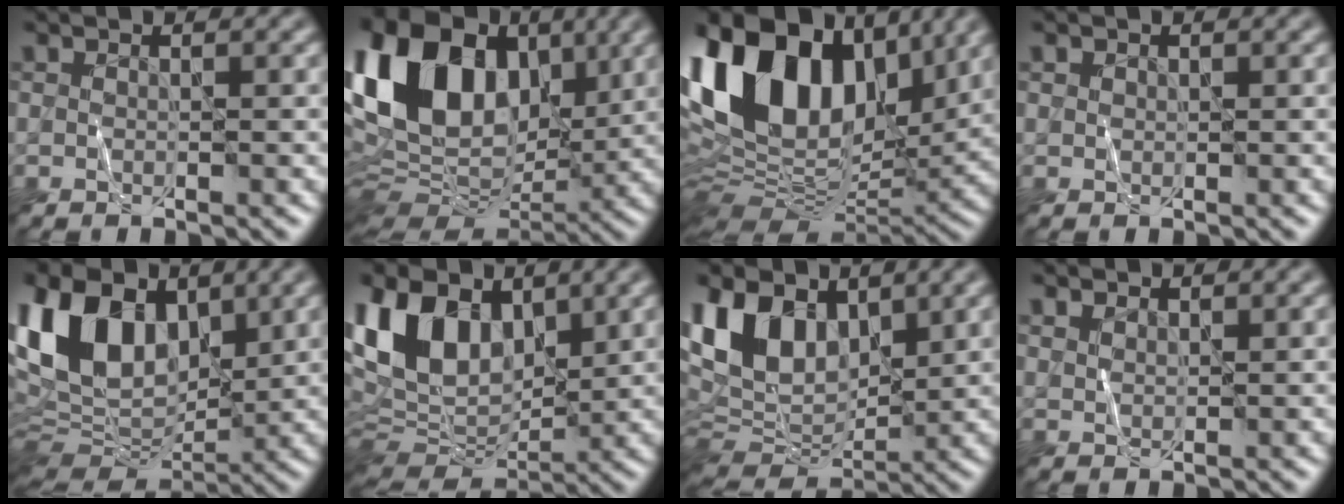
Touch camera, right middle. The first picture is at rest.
{"total": 17.7, "force": [5.2, 11.9, 12.1], "torque": [-0.245, 0.027, 0.087]}
{"total": 18.1, "force": [6.5, 11.1, 12.8], "torque": [-0.252, 0.032, 0.099]}
{"total": 0.6, "force": [0.3, 0.5, 0.1], "torque": [0.002, 0.000, 0.006]}
{"total": 13.9, "force": [5.0, 9.0, 9.4], "torque": [-0.208, 0.020, 0.083]}
{"total": 12.2, "force": [4.9, 8.0, 7.8], "torque": [-0.175, 0.018, 0.080]}
{"total": 10.3, "force": [4.5, 6.7, 6.4], "torque": [-0.143, 0.009, 0.074]}
{"total": 1.3, "force": [1.1, 0.6, 0.3], "torque": [-0.009, 0.000, 0.025]}